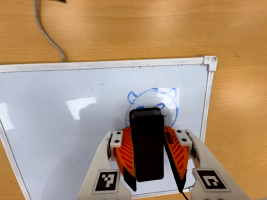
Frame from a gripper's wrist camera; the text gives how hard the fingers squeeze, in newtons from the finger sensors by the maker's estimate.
{"total": 16.3, "left": 18.1, "right": 14.6}